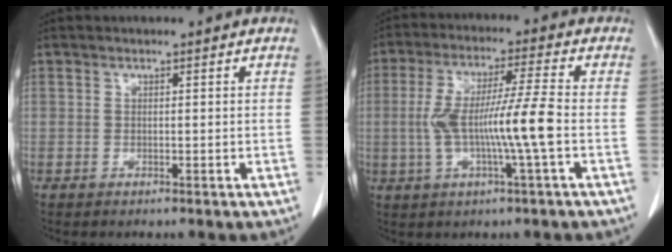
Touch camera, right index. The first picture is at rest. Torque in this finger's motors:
{"motor_torque": [1.58, -0.33, 0.85, 0.21]}